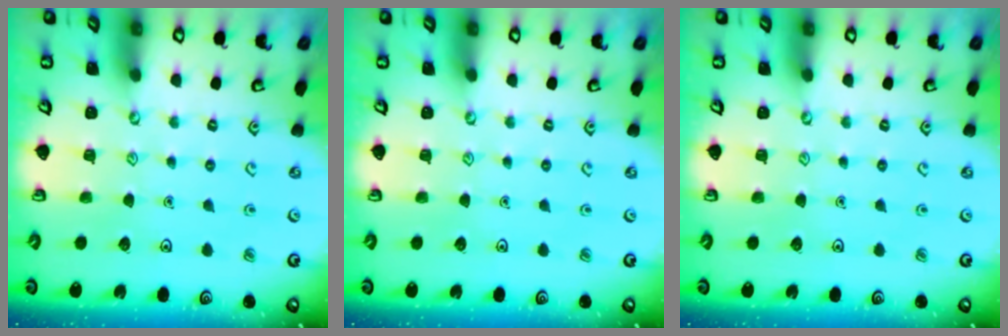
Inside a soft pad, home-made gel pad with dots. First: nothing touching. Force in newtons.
{"total": 0.0}
{"total": 0.0}